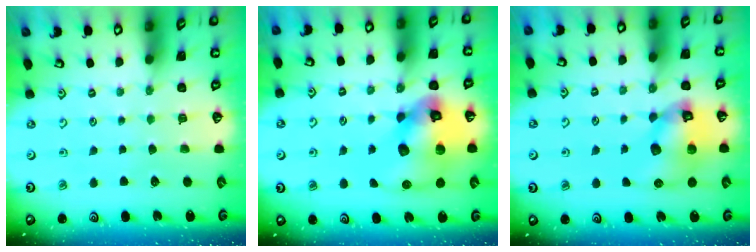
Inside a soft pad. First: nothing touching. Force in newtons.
{"total": 17.4, "press": 17.2, "slide": 2.4}
{"total": 12.5, "press": 12.4, "slide": 1.7}